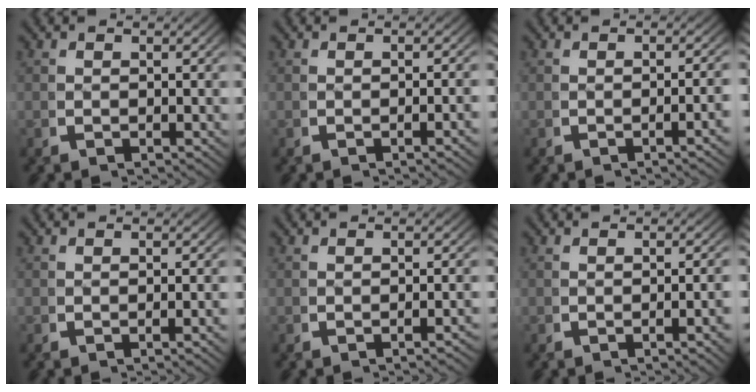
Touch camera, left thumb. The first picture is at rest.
{"total": 1.3, "force": [-0.5, 0.0, 1.3], "torque": [-0.021, 0.006, -0.009]}
{"total": 2.1, "force": [-0.7, 0.1, 2.0], "torque": [-0.031, 0.007, -0.012]}
{"total": 1.0, "force": [-0.3, -0.1, 1.0], "torque": [-0.017, 0.007, -0.006]}
{"total": 1.3, "force": [-0.8, -0.2, 0.9], "torque": [-0.014, 0.008, -0.014]}
{"total": 1.8, "force": [-0.5, 0.1, 1.7], "torque": [-0.026, 0.006, -0.010]}